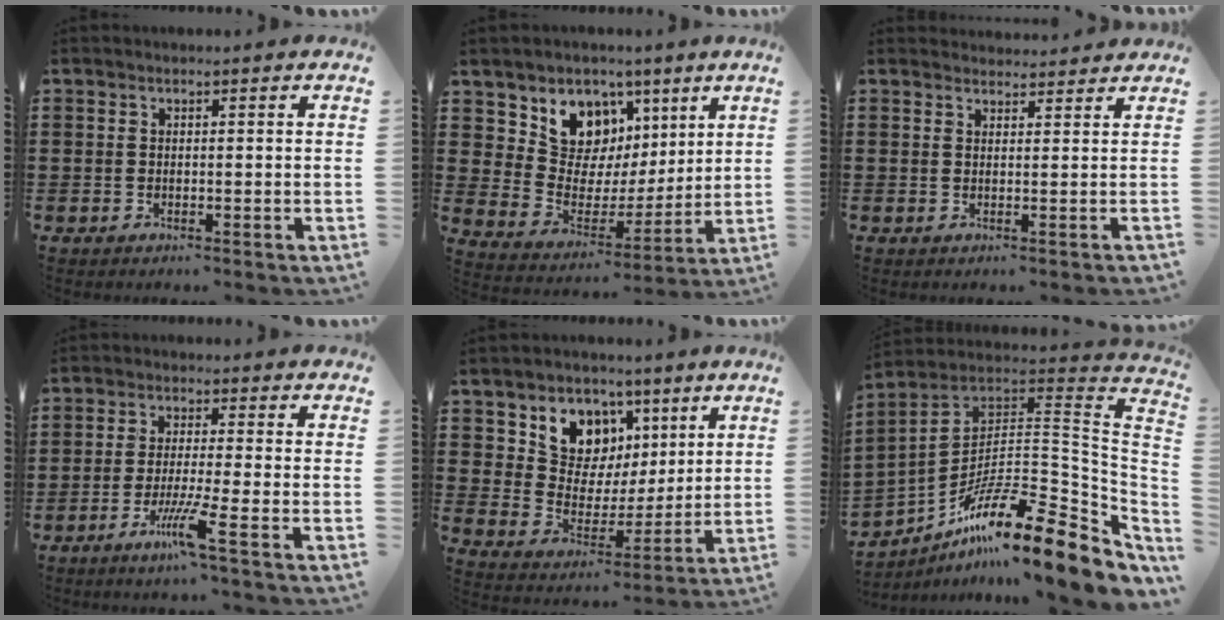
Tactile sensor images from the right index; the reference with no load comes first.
{"total": 9.2, "force": [5.8, 6.8, 2.2], "torque": [-0.084, -0.046, 0.110]}
{"total": 1.5, "force": [1.5, 0.0, -0.4], "torque": [0.003, 0.002, 0.030]}
{"total": 6.4, "force": [-3.4, -0.2, 5.4], "torque": [-0.107, -0.015, -0.063]}
{"total": 8.4, "force": [5.0, 6.4, 2.0], "torque": [-0.074, -0.032, 0.093]}
{"total": 18.0, "force": [-11.6, 3.4, 13.4], "torque": [-0.228, 0.018, -0.208]}